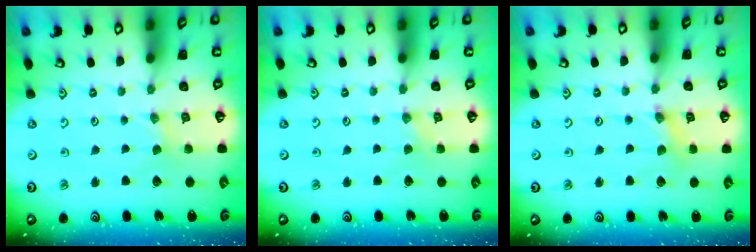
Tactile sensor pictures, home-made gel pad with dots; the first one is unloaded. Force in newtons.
{"total": 1.0, "press": 1.0, "slide": 0.2}
{"total": 1.9, "press": 1.9, "slide": 0.3}